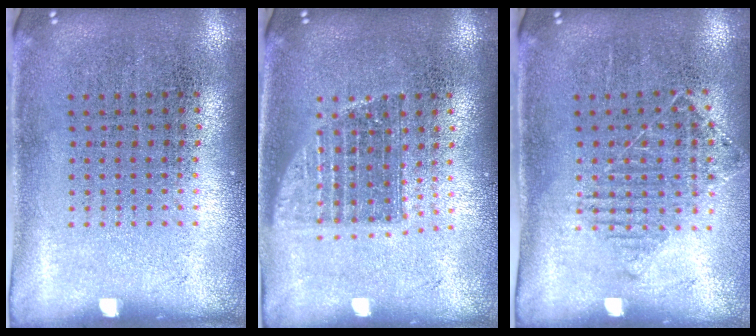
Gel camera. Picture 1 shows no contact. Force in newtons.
{"total": 1.2, "press": 1.0, "slide": 0.7}
{"total": 1.0, "press": 1.0, "slide": 0.2}